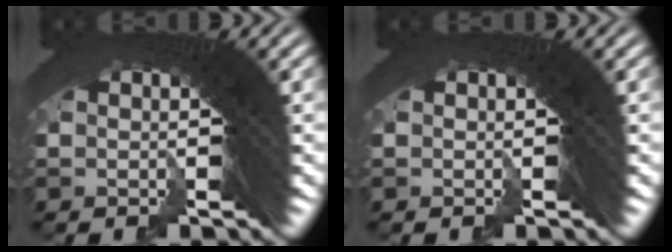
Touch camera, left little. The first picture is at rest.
{"total": 0.0}